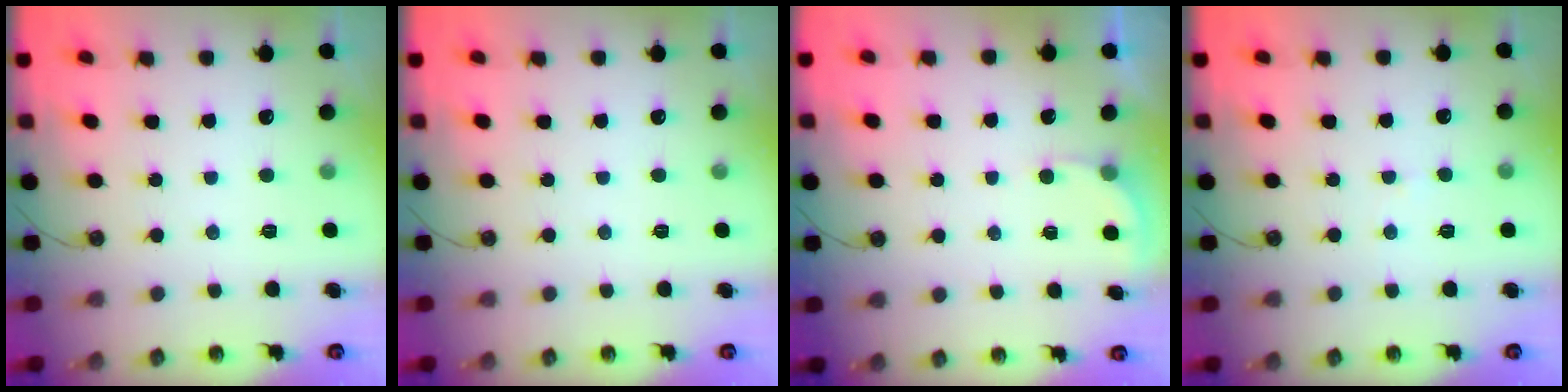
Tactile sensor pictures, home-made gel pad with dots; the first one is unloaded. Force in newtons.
{"total": 0.0}
{"total": 2.6, "press": 2.6, "slide": 0.1}
{"total": 5.9, "press": 5.8, "slide": 0.6}